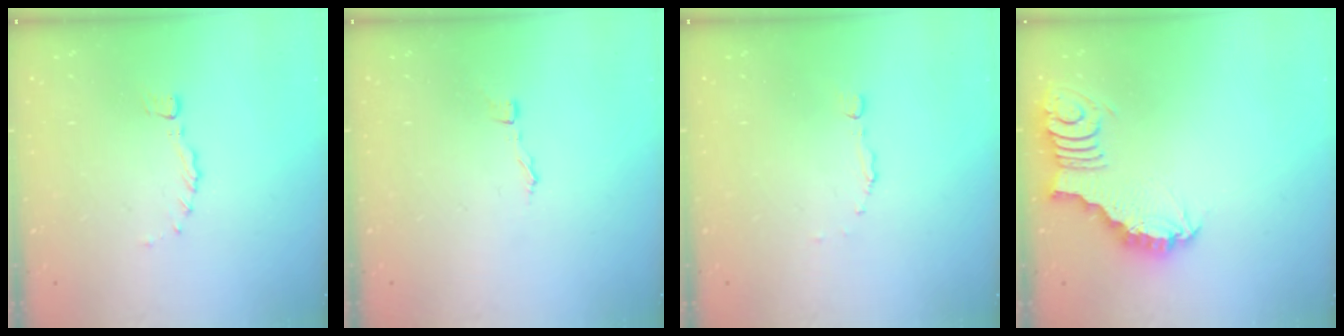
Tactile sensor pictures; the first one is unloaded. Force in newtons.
{"total": 1.9, "press": 1.9, "slide": 0.1}
{"total": 1.7, "press": 1.7, "slide": 0.2}
{"total": 3.5, "press": 3.5, "slide": 0.7}